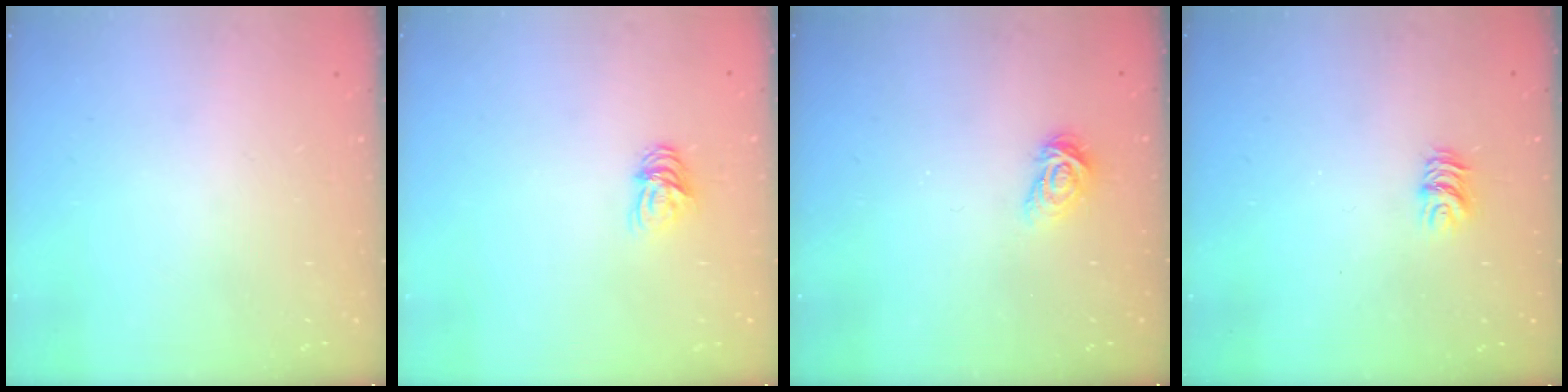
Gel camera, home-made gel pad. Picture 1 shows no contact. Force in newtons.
{"total": 5.5, "press": 5.5, "slide": 0.6}
{"total": 5.0, "press": 4.9, "slide": 0.7}
{"total": 5.3, "press": 5.3, "slide": 0.3}